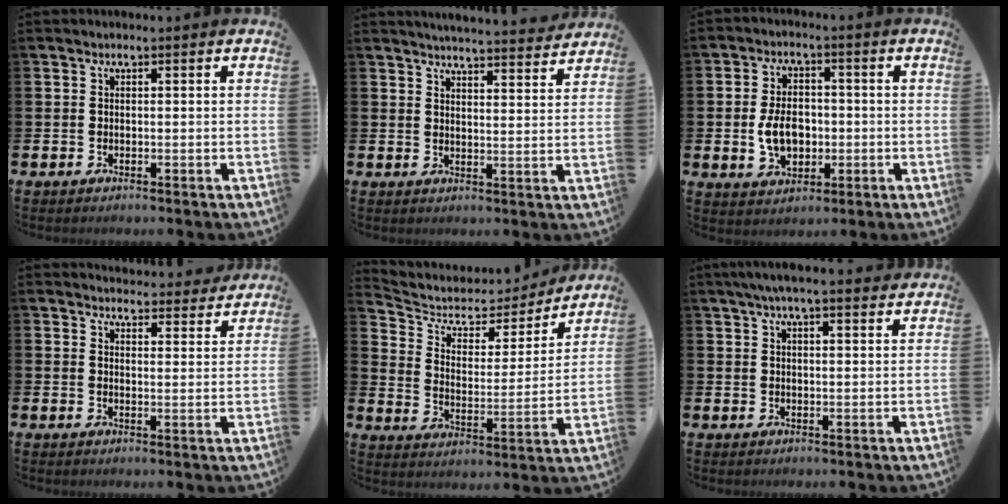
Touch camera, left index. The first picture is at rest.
{"total": 4.8, "force": [4.8, -0.2, 0.3], "torque": [-0.012, -0.036, 0.083]}
{"total": 6.0, "force": [-0.8, 4.1, 4.3], "torque": [-0.075, 0.003, -0.019]}
{"total": 4.2, "force": [4.2, 0.5, 0.0], "torque": [-0.005, -0.030, 0.075]}
{"total": 5.8, "force": [5.0, 2.7, 1.3], "torque": [-0.059, -0.039, 0.080]}
{"total": 4.5, "force": [4.0, 0.3, 2.1], "torque": [-0.045, -0.008, 0.071]}